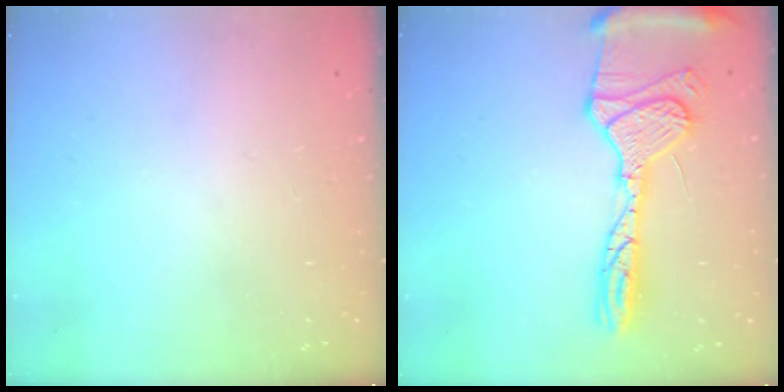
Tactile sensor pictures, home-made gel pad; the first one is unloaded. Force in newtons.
{"total": 18.8, "press": 18.6, "slide": 2.7}